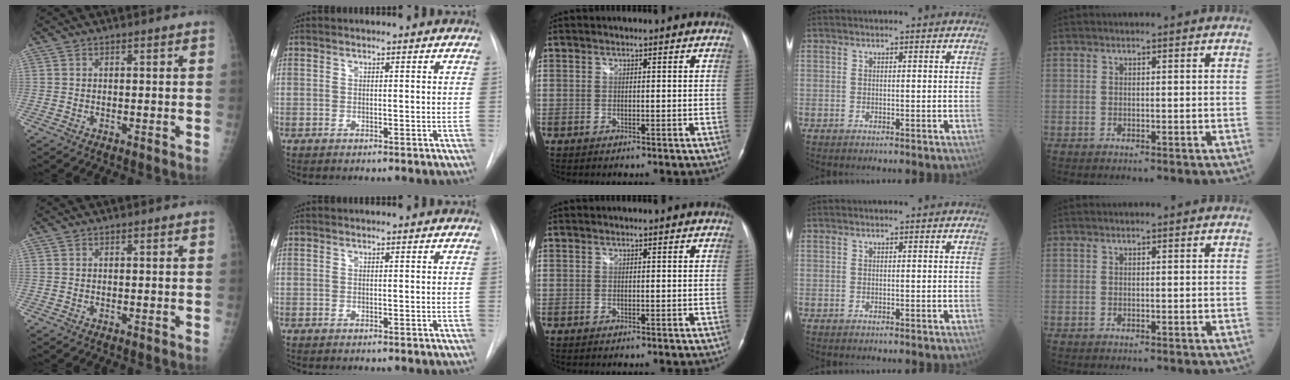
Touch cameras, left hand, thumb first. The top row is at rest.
{}